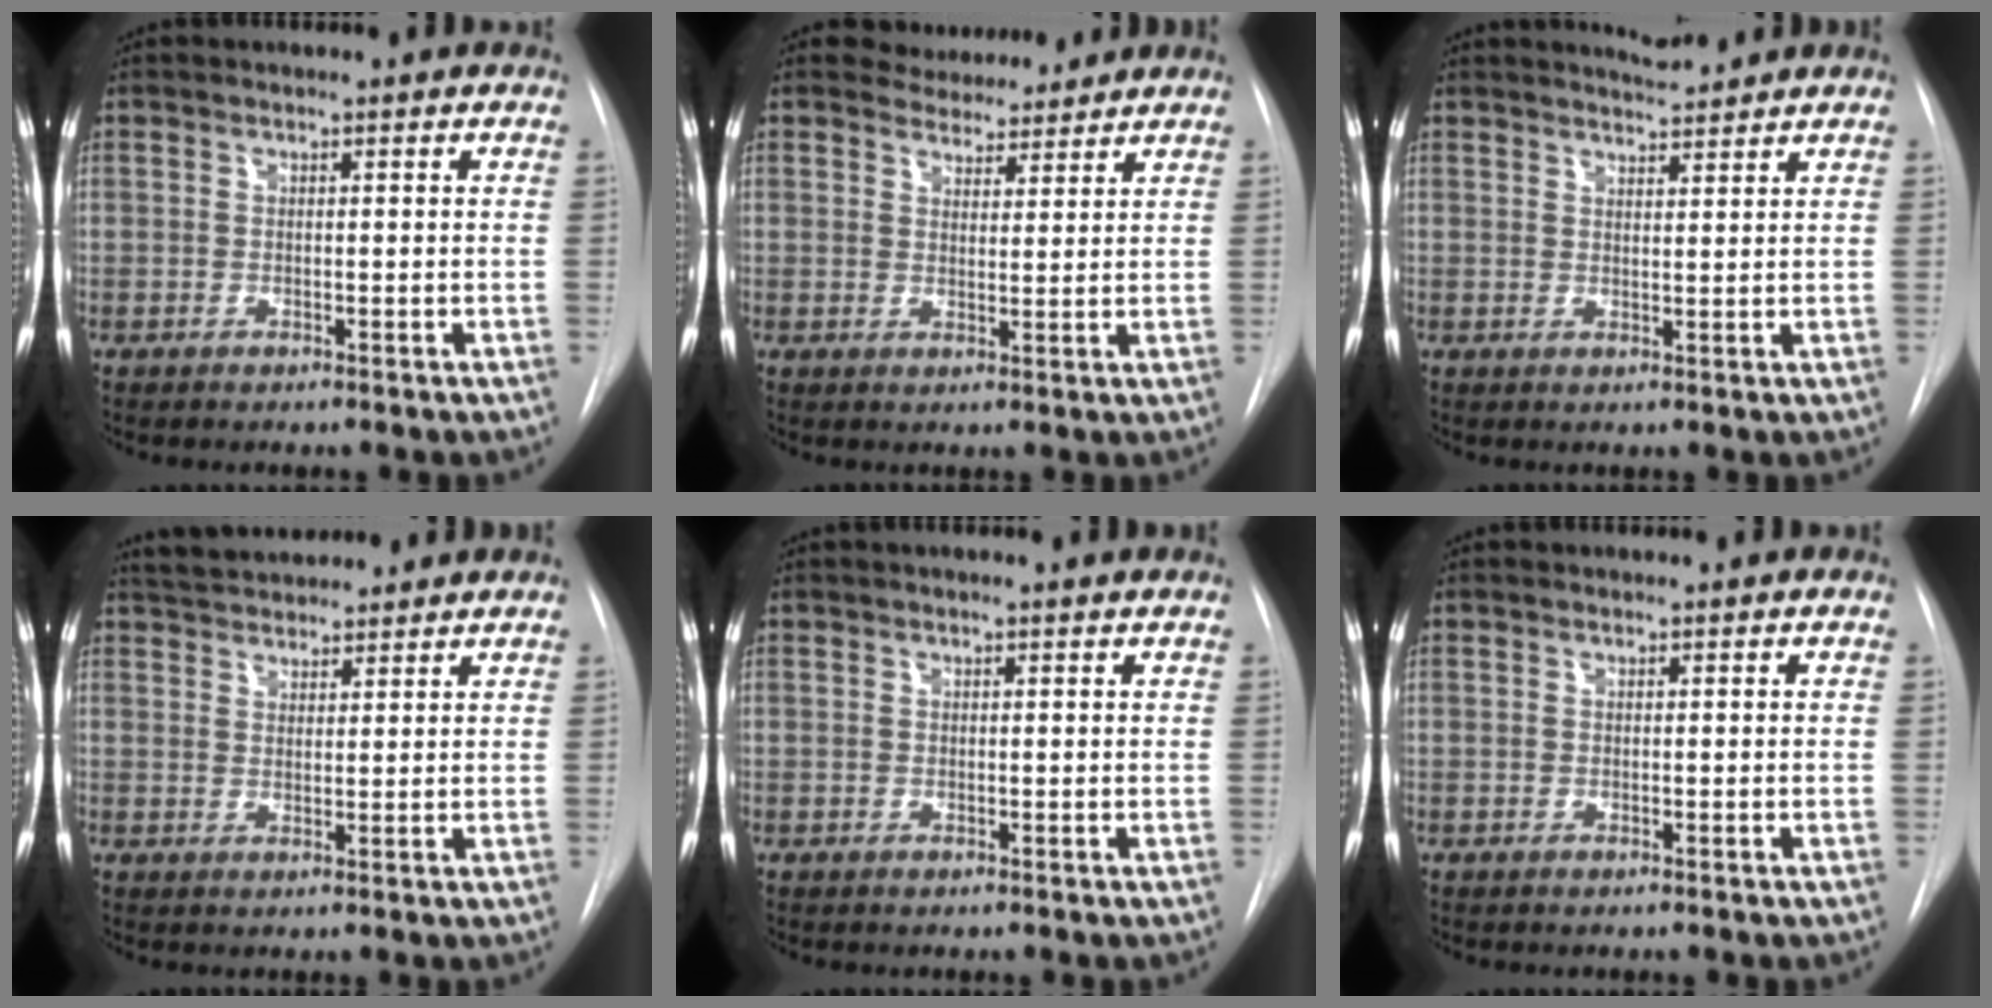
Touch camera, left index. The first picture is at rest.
{"total": 4.7, "force": [4.5, 1.4, 0.1], "torque": [0.002, 0.004, 0.062]}
{"total": 2.8, "force": [2.8, -0.3, 0.1], "torque": [-0.008, -0.006, 0.046]}
{"total": 8.6, "force": [8.0, 2.0, 2.4], "torque": [-0.040, 0.023, 0.124]}
{"total": 3.0, "force": [2.8, 0.0, 1.1], "torque": [-0.014, 0.009, 0.026]}
{"total": 0.0}